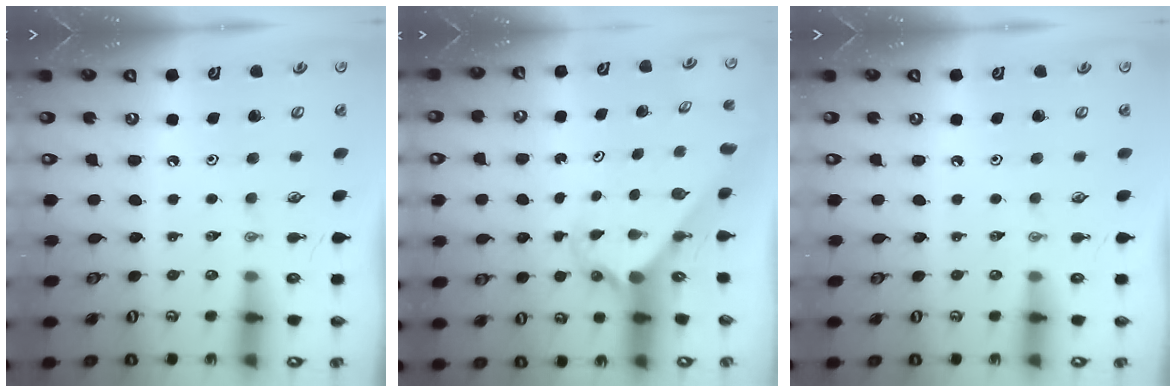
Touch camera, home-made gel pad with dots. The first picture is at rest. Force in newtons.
{"total": 2.0, "press": 2.0, "slide": 0.2}
{"total": 0.0}